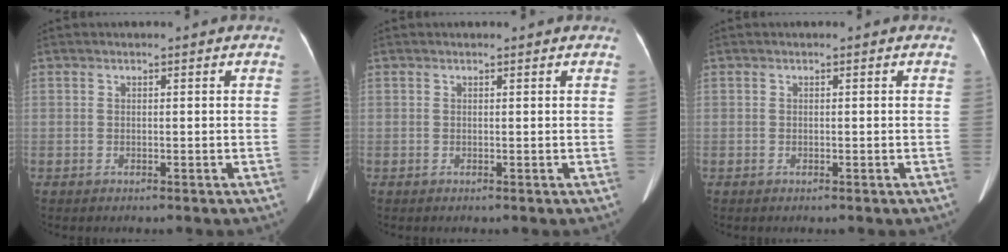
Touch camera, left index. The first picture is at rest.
{"total": 1.0, "force": [0.9, 0.2, 0.2], "torque": [-0.011, 0.009, 0.008]}
{"total": 0.0}